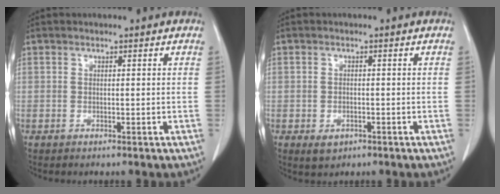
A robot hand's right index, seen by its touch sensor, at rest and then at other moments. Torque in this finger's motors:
{"motor_torque": [0.27, -0.16, 0.10, 0.03]}